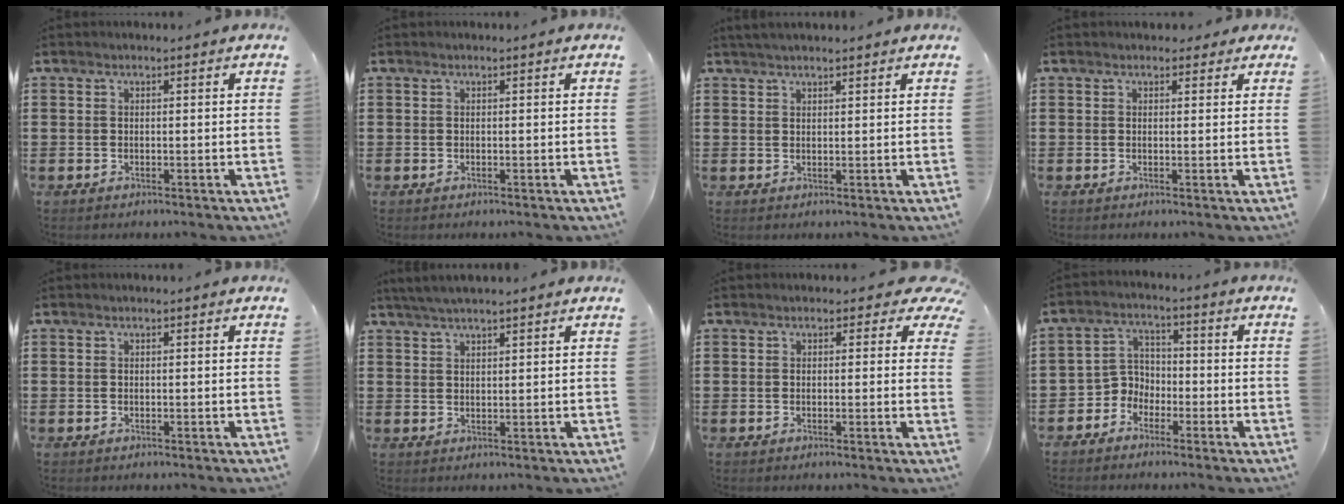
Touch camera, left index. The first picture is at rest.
{"total": 0.0}
{"total": 1.8, "force": [1.6, 0.2, 0.6], "torque": [-0.014, 0.003, 0.031]}
{"total": 1.5, "force": [1.1, 1.0, 0.3], "torque": [-0.002, 0.005, 0.018]}
{"total": 0.0}
{"total": 2.7, "force": [2.4, 0.1, 1.2], "torque": [-0.028, 0.004, 0.045]}
{"total": 2.3, "force": [1.1, 1.4, 1.4], "torque": [-0.012, -0.002, 0.012]}
{"total": 4.5, "force": [-3.3, 3.0, 0.5], "torque": [-0.029, 0.003, -0.074]}